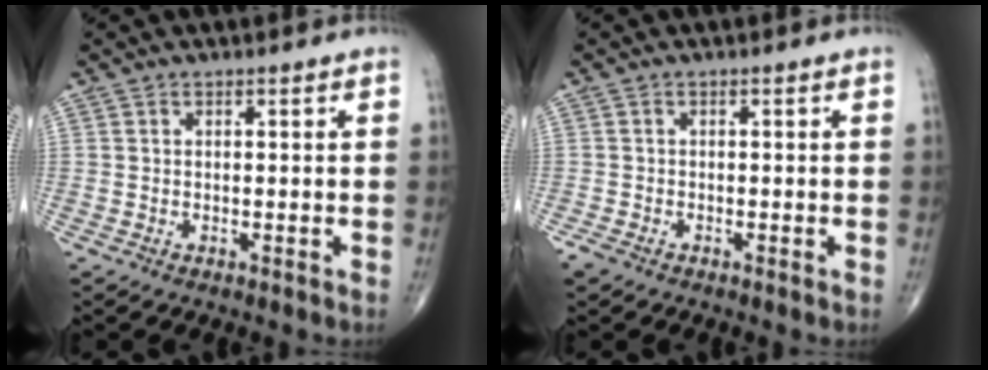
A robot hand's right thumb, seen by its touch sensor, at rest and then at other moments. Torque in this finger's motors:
{"motor_torque": [0.47, 0.27, 0.20, -0.52, 0.16]}